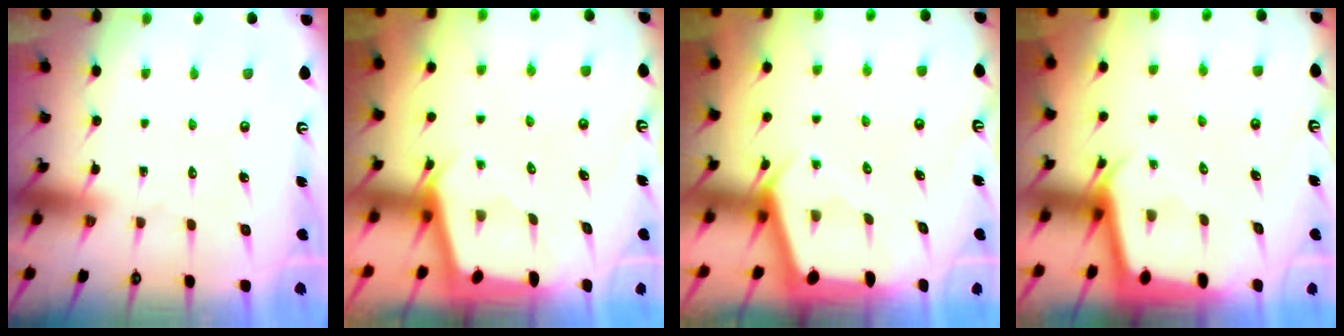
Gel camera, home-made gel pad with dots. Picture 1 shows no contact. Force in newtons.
{"total": 2.0, "press": 2.0, "slide": 0.3}
{"total": 2.5, "press": 2.5, "slide": 0.3}
{"total": 2.3, "press": 2.3, "slide": 0.0}